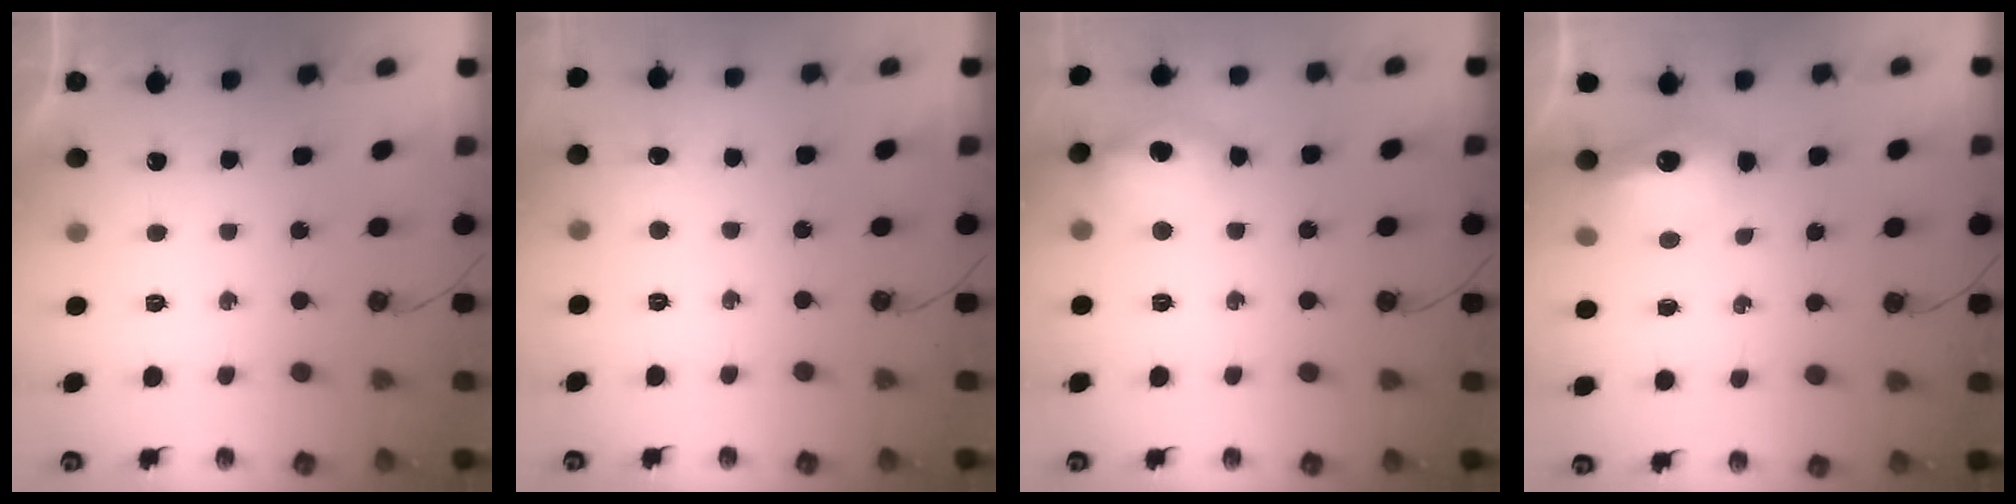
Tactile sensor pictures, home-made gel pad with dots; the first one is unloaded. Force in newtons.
{"total": 13.4, "press": 3.3, "slide": 13.0}
{"total": 14.3, "press": 14.2, "slide": 2.3}
{"total": 12.8, "press": 12.7, "slide": 1.2}